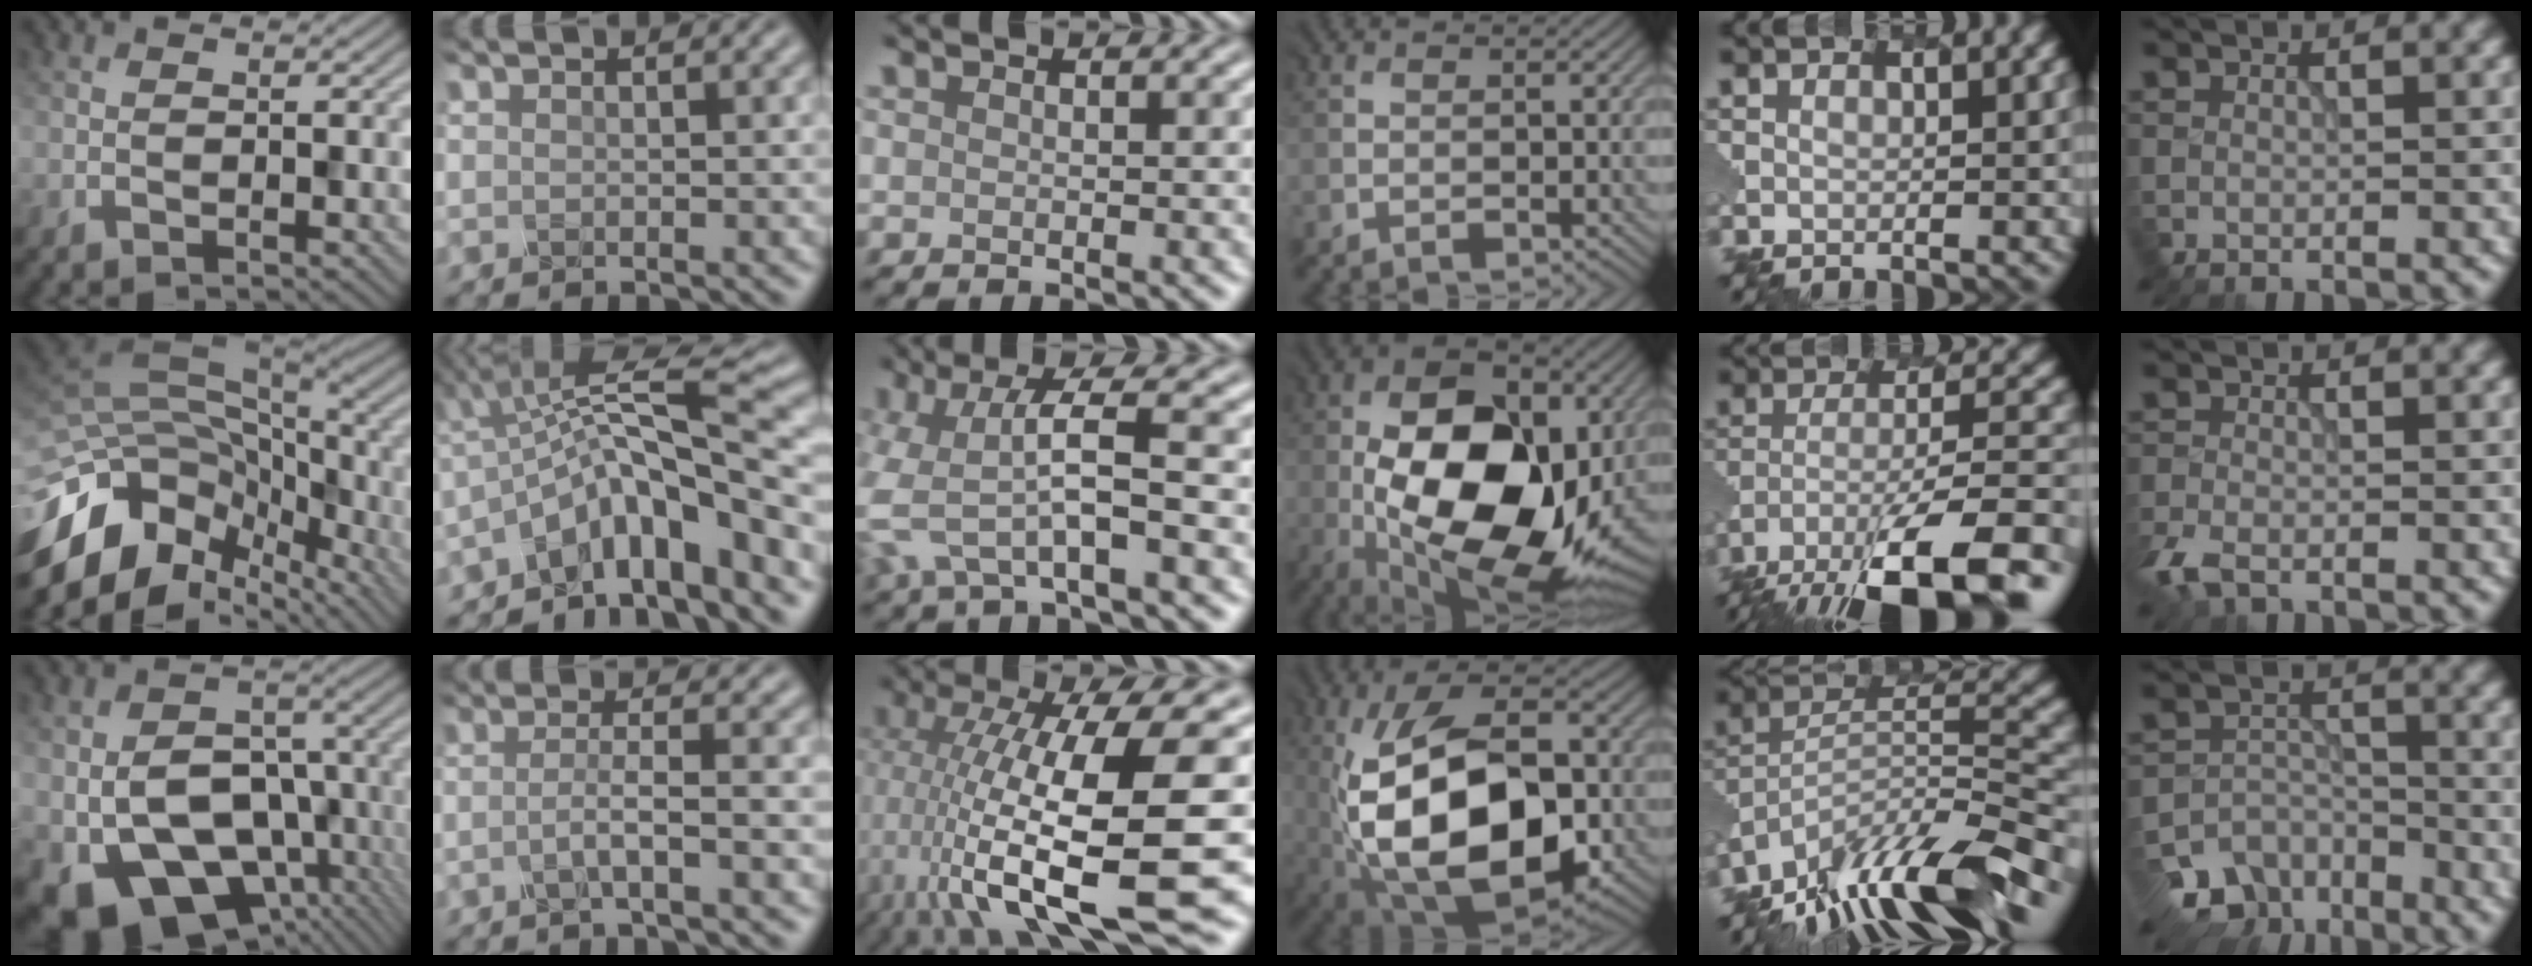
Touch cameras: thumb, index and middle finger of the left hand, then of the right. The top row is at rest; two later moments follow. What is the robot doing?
{"motion": "dispense", "object": "toothpaste"}